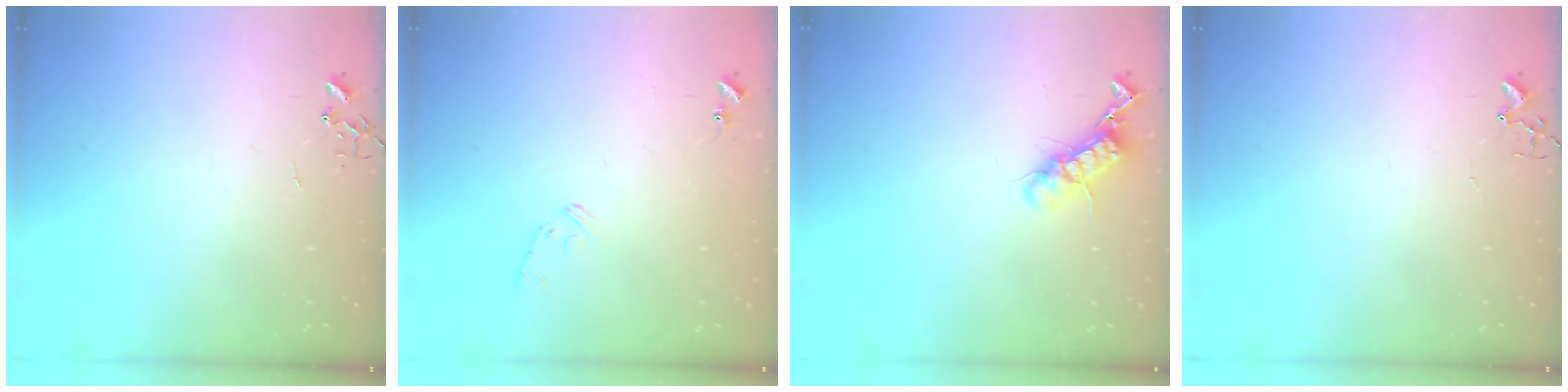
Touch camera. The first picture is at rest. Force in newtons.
{"total": 6.7, "press": 6.7, "slide": 0.7}
{"total": 12.3, "press": 12.3, "slide": 0.6}
{"total": 1.8, "press": 1.8, "slide": 0.2}